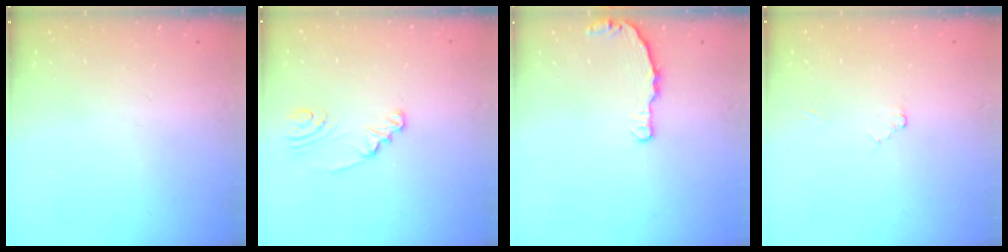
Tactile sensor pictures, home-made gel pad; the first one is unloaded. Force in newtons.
{"total": 2.5, "press": 2.5, "slide": 0.3}
{"total": 4.3, "press": 4.3, "slide": 0.4}
{"total": 2.4, "press": 2.4, "slide": 0.4}